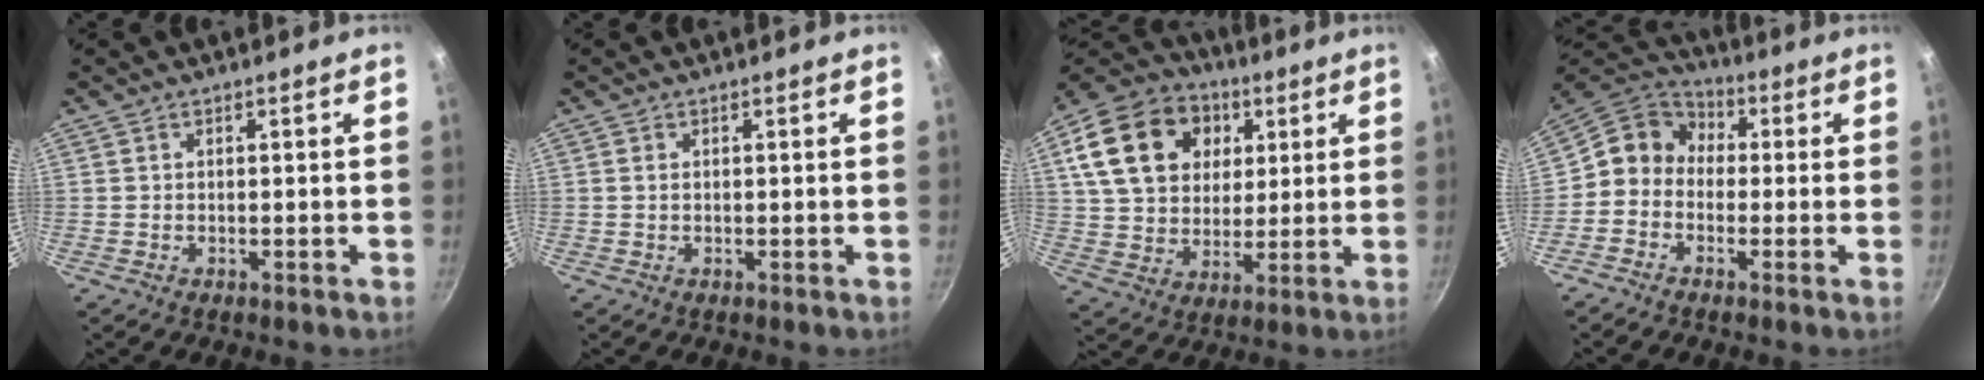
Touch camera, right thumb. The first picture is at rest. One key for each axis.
{"total": 0.6, "fx": 0.2, "fy": 0.4, "fz": 0.3, "tx": -0.007, "ty": 0.001, "tz": 0.003}
{"total": 21.7, "fx": 6.8, "fy": 16.4, "fz": 12.5, "tx": -0.208, "ty": 0.008, "tz": 0.115}
{"total": 8.9, "fx": -0.4, "fy": 7.8, "fz": 4.4, "tx": -0.064, "ty": 0.037, "tz": -0.036}